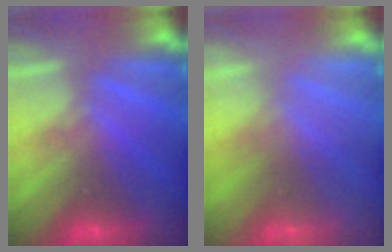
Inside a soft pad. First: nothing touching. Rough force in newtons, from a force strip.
{"total": 2.2}